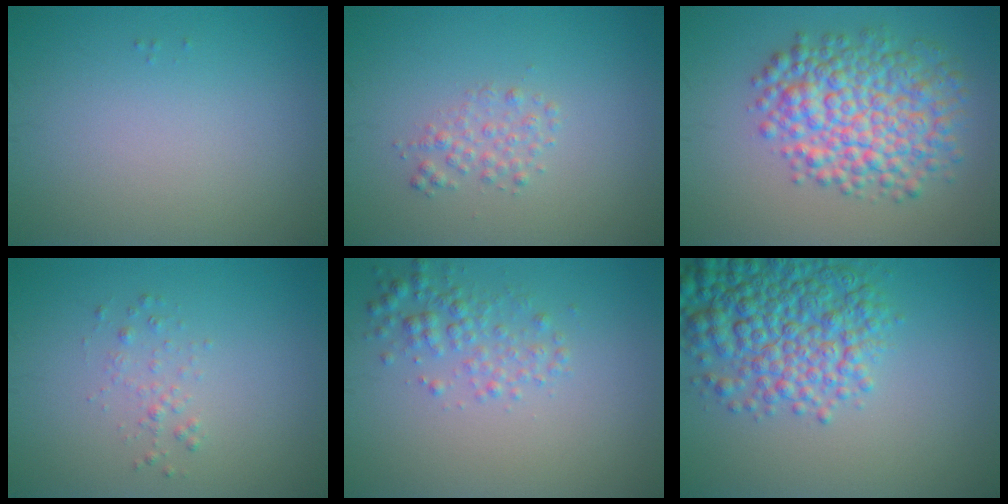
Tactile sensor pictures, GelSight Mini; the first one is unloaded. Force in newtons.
{"total": 1.5, "press": 1.5, "slide": 0.0}
{"total": 8.0, "press": 8.0, "slide": 0.2}
{"total": 1.1, "press": 1.1, "slide": 0.1}
{"total": 2.5, "press": 2.5, "slide": 0.1}
{"total": 7.7, "press": 7.7, "slide": 0.2}